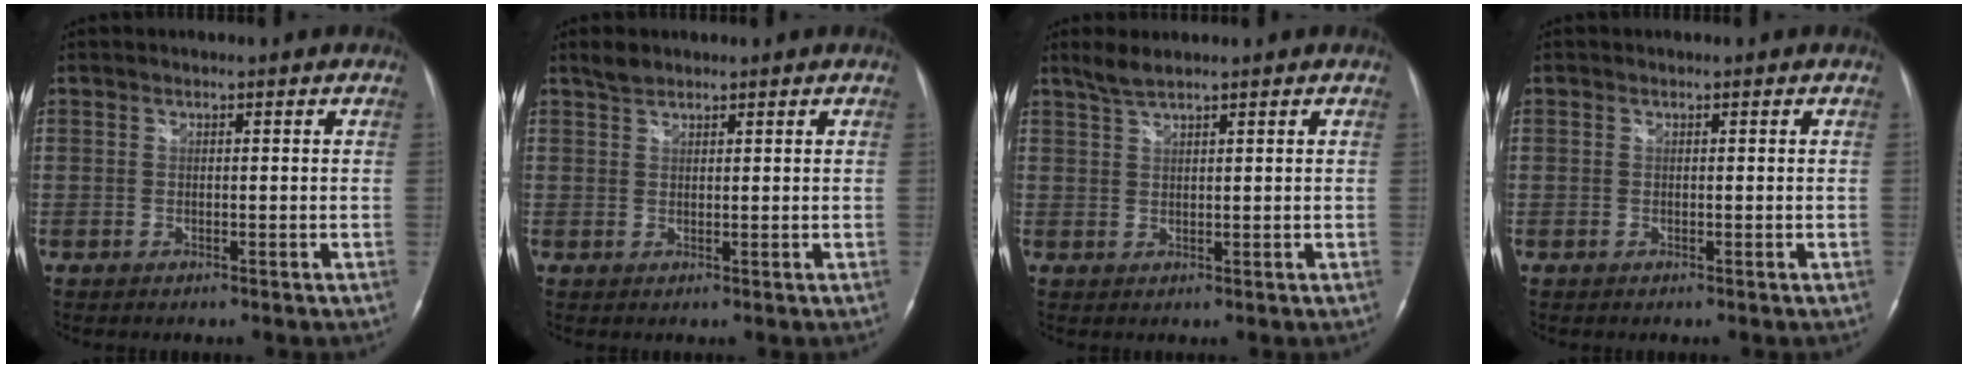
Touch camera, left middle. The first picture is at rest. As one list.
[{"total": 1.9, "force": [1.6, 0.8, 0.5], "torque": [-0.012, 0.006, 0.029]}, {"total": 2.4, "force": [2.1, 0.1, 1.1], "torque": [-0.030, 0.008, 0.045]}, {"total": 0.0}]